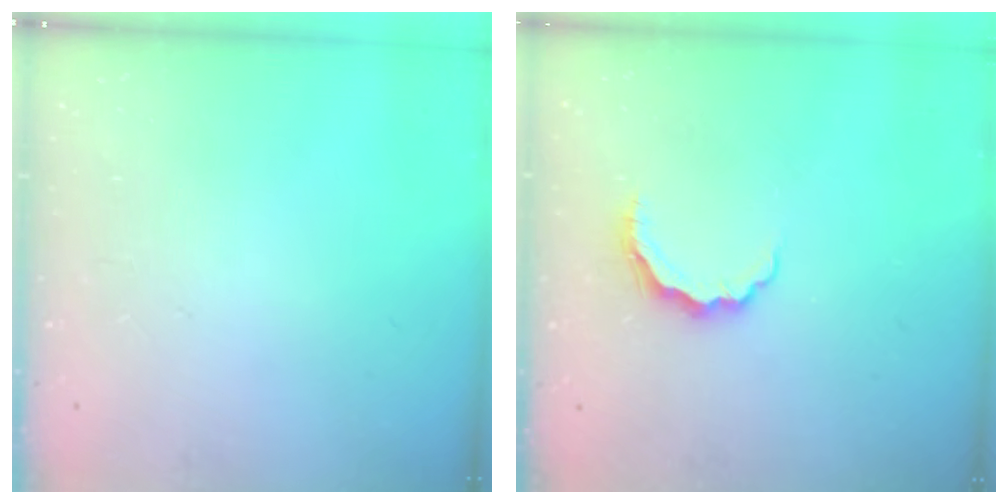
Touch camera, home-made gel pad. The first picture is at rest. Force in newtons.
{"total": 5.7, "press": 5.7, "slide": 0.8}